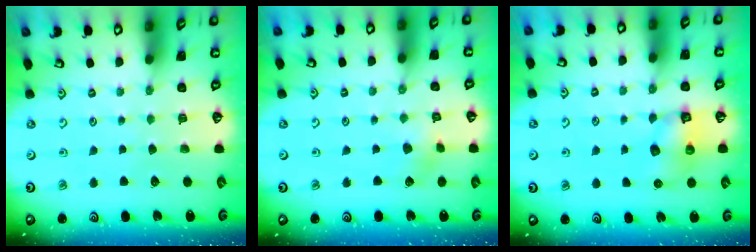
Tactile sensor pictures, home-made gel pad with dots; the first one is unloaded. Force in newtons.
{"total": 3.4, "press": 3.4, "slide": 0.4}
{"total": 9.2, "press": 9.2, "slide": 0.4}